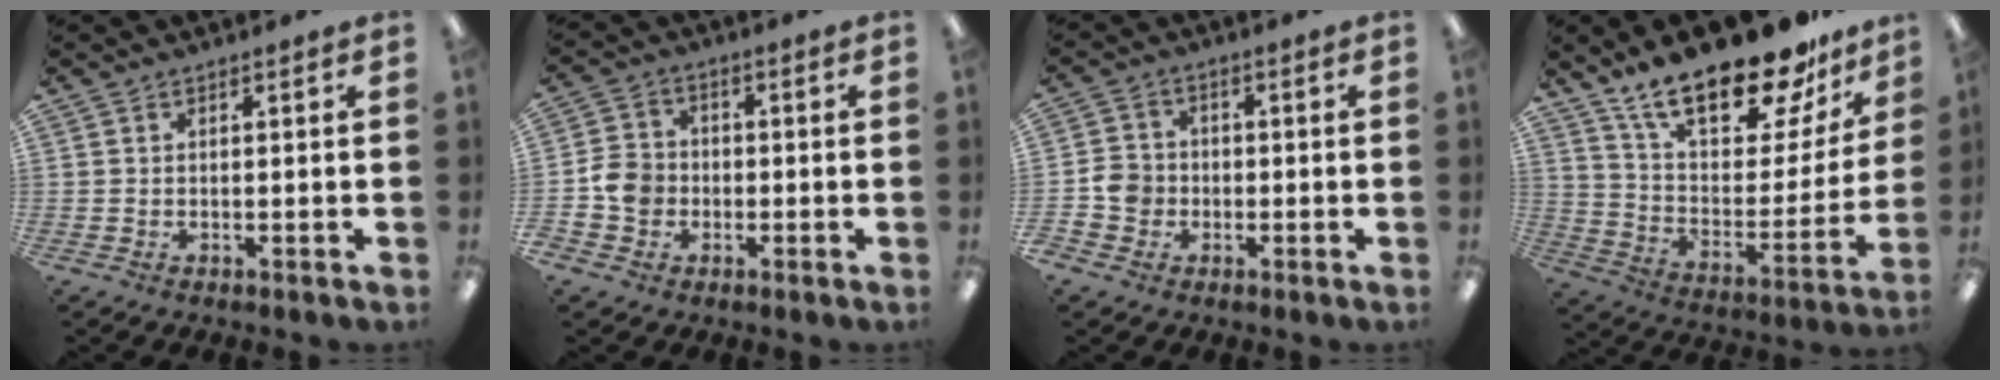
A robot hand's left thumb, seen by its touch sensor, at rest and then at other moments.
{"total": 6.5, "force": [-1.8, 5.7, 2.5], "torque": [-0.052, 0.020, -0.029]}
{"total": 5.6, "force": [-1.8, 5.0, 1.9], "torque": [-0.040, 0.015, -0.030]}
{"total": 24.3, "force": [18.6, 8.5, 13.1], "torque": [-0.205, -0.124, 0.317]}